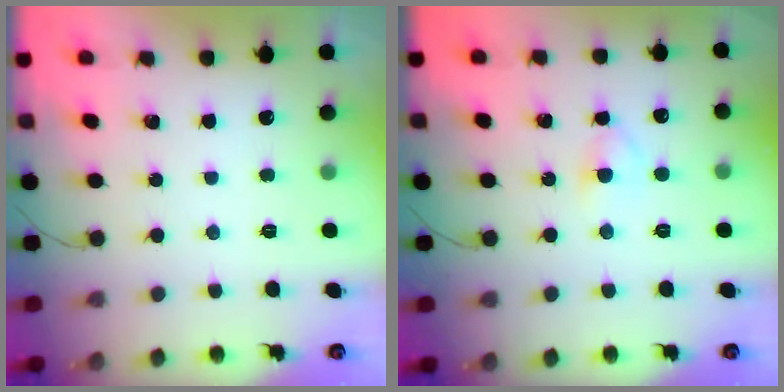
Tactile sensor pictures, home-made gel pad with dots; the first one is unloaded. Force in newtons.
{"total": 3.1, "press": 2.8, "slide": 1.3}